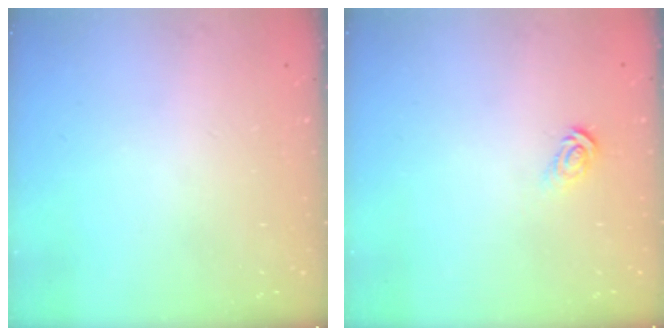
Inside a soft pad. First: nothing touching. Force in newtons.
{"total": 4.5, "press": 4.5, "slide": 0.2}